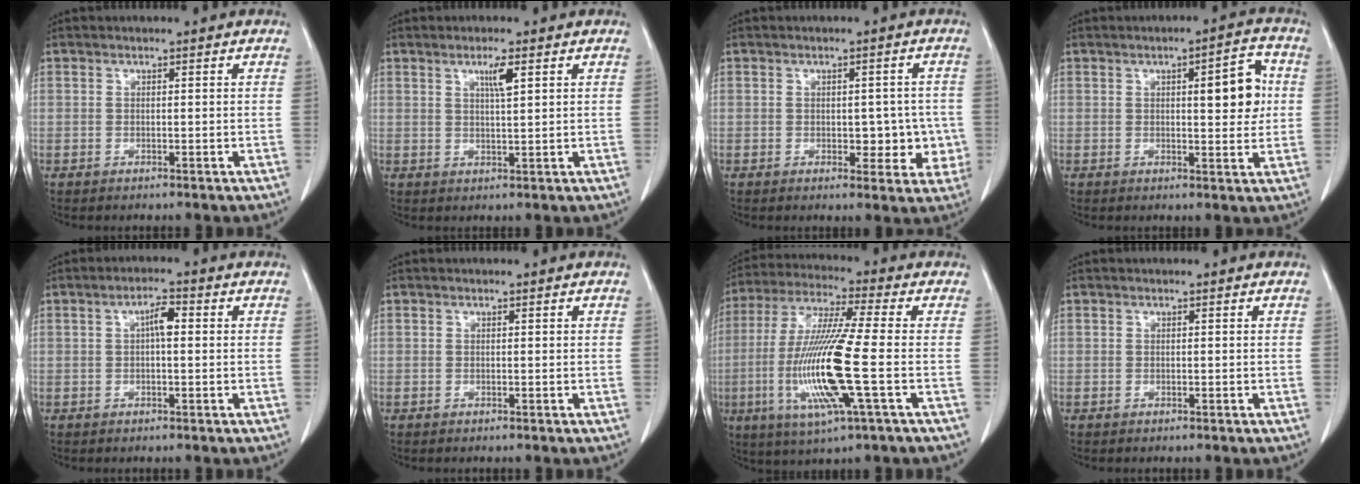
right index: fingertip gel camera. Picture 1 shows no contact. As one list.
[{"total": 3.0, "force": [1.4, 0.0, 2.6], "torque": [-0.048, -0.003, 0.026]}, {"total": 5.5, "force": [-0.6, 3.3, 4.3], "torque": [-0.035, 0.011, -0.001]}, {"total": 7.2, "force": [1.2, 1.9, 6.8], "torque": [-0.089, 0.010, 0.016]}, {"total": 3.1, "force": [0.5, 0.8, 2.9], "torque": [-0.051, 0.010, 0.006]}, {"total": 0.0}, {"total": 15.8, "force": [-3.3, 0.3, 15.5], "torque": [-0.324, -0.015, -0.067]}, {"total": 0.0}]